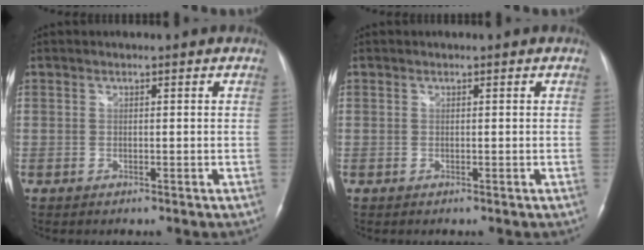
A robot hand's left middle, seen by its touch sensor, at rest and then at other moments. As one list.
[{"total": 0.0}]